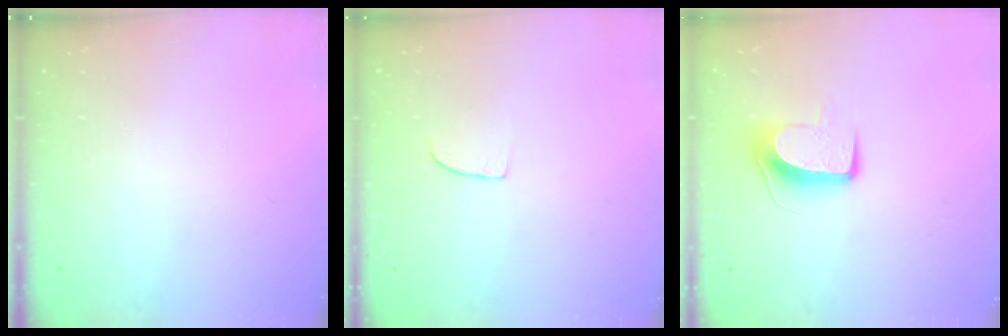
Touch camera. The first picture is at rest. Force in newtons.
{"total": 5.4, "press": 5.3, "slide": 0.4}
{"total": 9.2, "press": 9.2, "slide": 0.4}